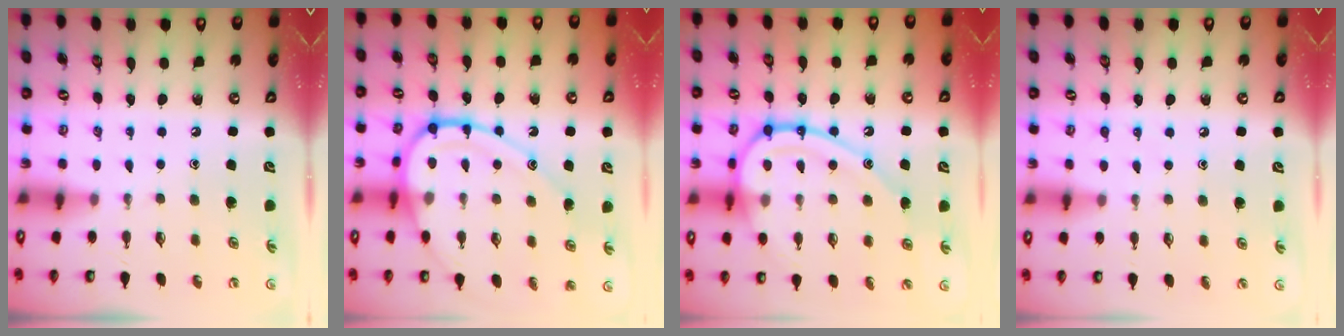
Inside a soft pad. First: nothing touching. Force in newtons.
{"total": 14.2, "press": 14.1, "slide": 1.5}
{"total": 18.1, "press": 18.0, "slide": 1.8}
{"total": 6.1, "press": 6.1, "slide": 0.6}